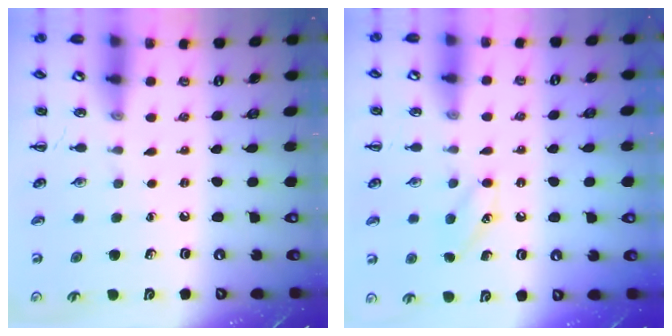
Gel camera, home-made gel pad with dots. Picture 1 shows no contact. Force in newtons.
{"total": 7.7, "press": 7.4, "slide": 1.9}